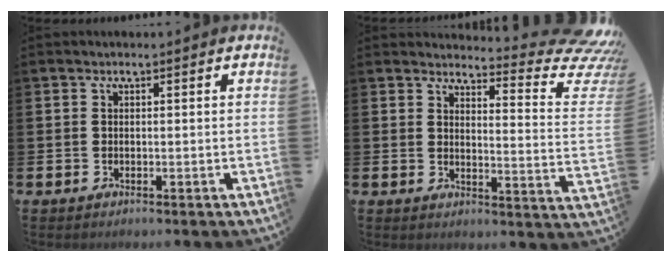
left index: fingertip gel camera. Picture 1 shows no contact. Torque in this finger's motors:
{"motor_torque": [1.05, -1.09, 0.38, 0.04]}